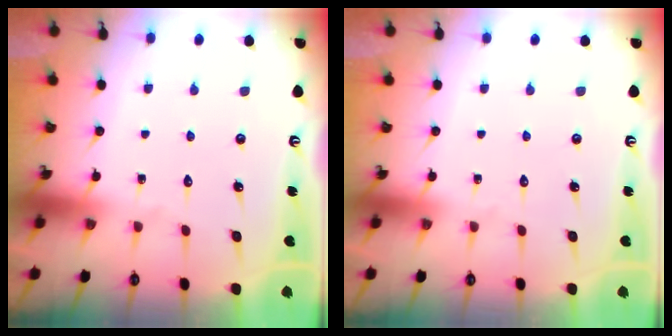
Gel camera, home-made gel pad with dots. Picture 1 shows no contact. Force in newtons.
{"total": 0.0}